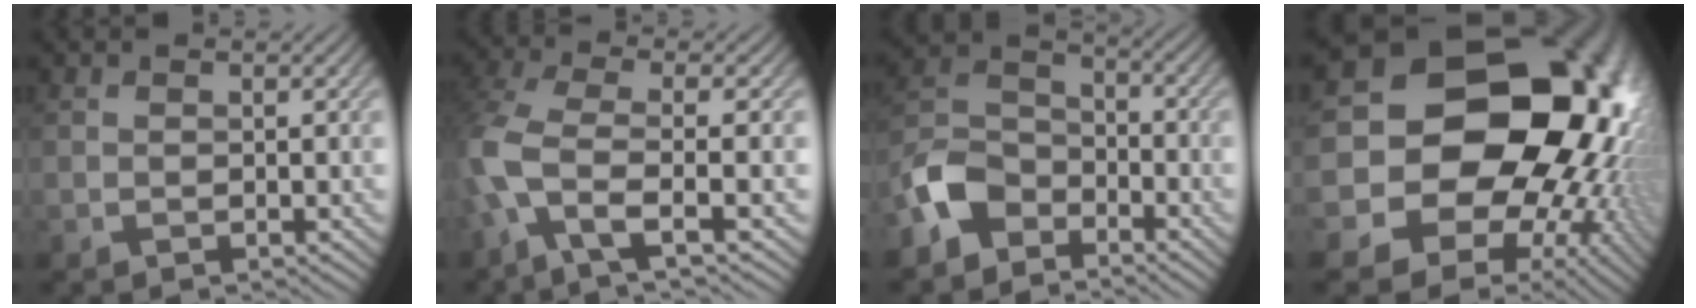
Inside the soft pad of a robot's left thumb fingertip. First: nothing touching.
{"total": 7.5, "force": [-2.3, 2.5, 6.7], "torque": [-0.162, 0.003, -0.064]}
{"total": 7.5, "force": [-5.3, 4.4, 3.2], "torque": [-0.074, 0.003, -0.129]}
{"total": 23.2, "force": [2.3, 19.7, 12.2], "torque": [-0.212, 0.041, 0.000]}